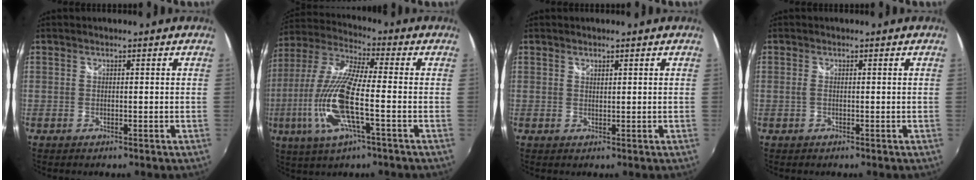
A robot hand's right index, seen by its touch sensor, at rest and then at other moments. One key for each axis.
{"total": 17.0, "fx": -4.5, "fy": 3.3, "fz": 16.1, "tx": -0.338, "ty": -0.016, "tz": -0.092}
{"total": 0.8, "fx": 0.6, "fy": 0.3, "fz": 0.3, "tx": -0.004, "ty": 0.000, "tz": 0.011}
{"total": 0.8, "fx": -0.1, "fy": 0.1, "fz": 0.8, "tx": -0.015, "ty": 0.001, "tz": -0.004}